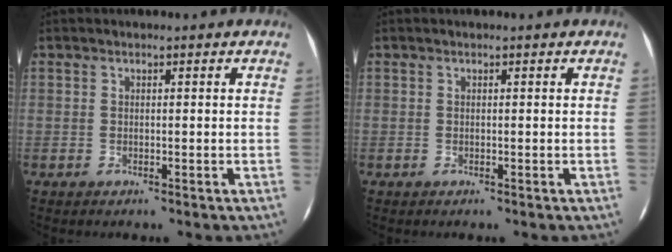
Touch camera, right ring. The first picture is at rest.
{"total": 0.0}